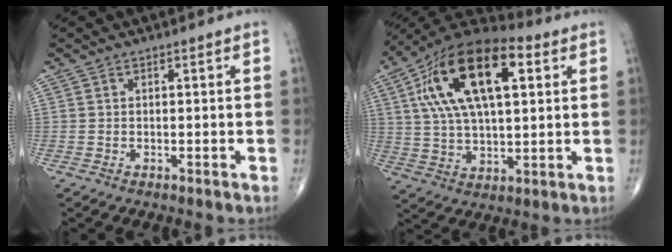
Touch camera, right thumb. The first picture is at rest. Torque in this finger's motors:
{"motor_torque": [-0.36, 4.07, 0.63, -0.08, 0.33]}